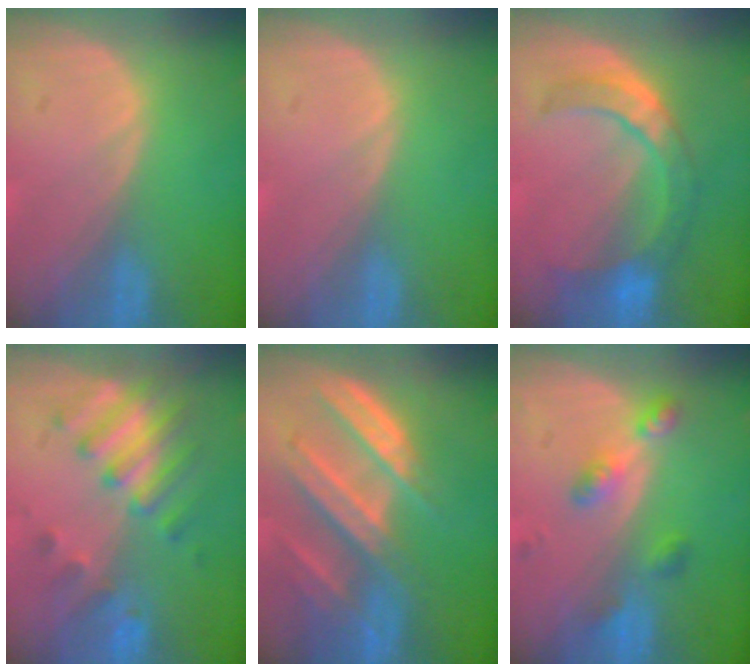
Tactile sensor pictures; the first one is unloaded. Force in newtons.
{"total": 0.0}
{"total": 7.6, "press": 7.3, "slide": 1.9}
{"total": 7.1, "press": 6.9, "slide": 1.7}
{"total": 9.3, "press": 8.3, "slide": 4.4}
{"total": 4.6, "press": 4.5, "slide": 1.0}